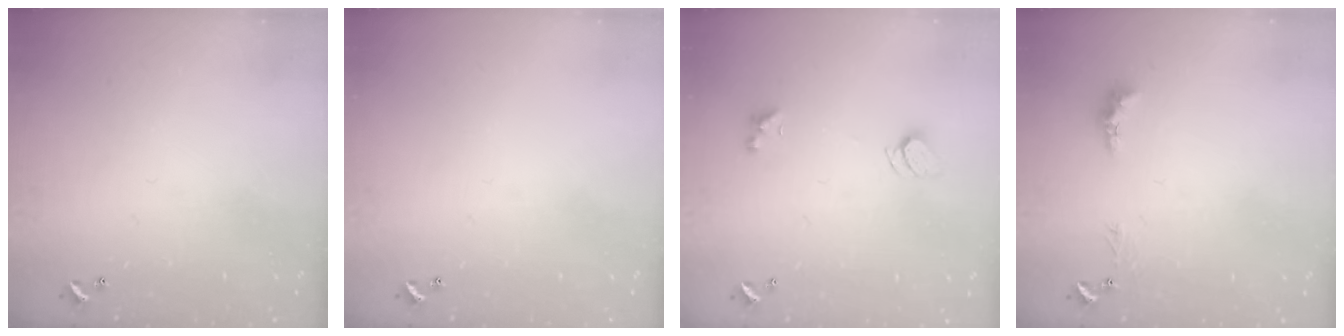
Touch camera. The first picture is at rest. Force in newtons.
{"total": 0.0}
{"total": 2.5, "press": 2.4, "slide": 0.6}
{"total": 1.3, "press": 1.1, "slide": 0.5}